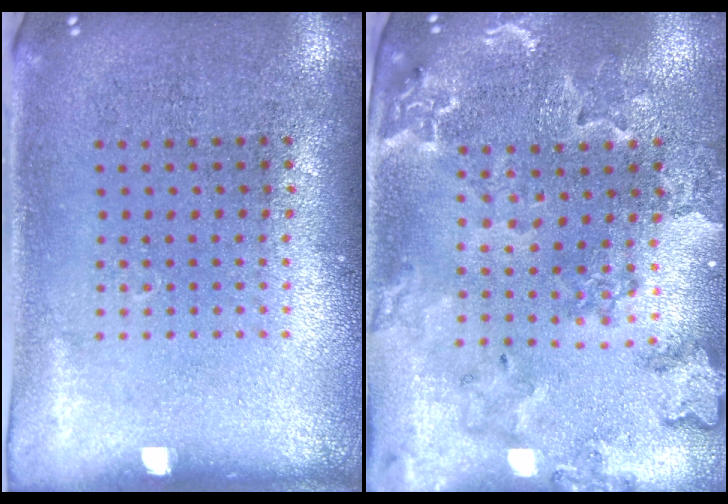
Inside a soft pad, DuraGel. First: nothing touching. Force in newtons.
{"total": 1.8, "press": 1.8, "slide": 0.2}